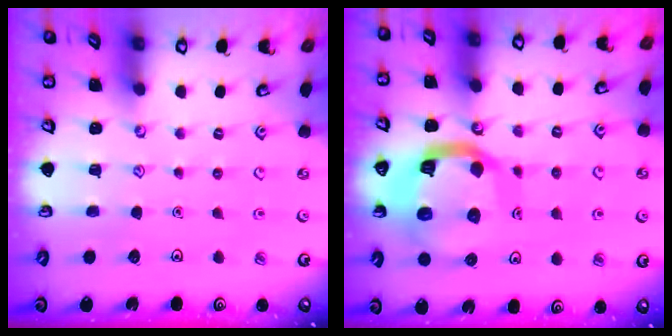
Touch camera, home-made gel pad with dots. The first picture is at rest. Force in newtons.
{"total": 15.6, "press": 15.4, "slide": 1.9}